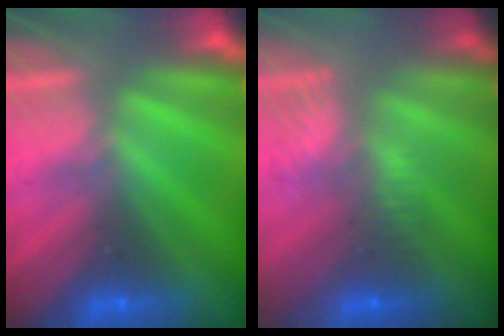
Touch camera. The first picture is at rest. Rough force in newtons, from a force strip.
{"total": 2.6}